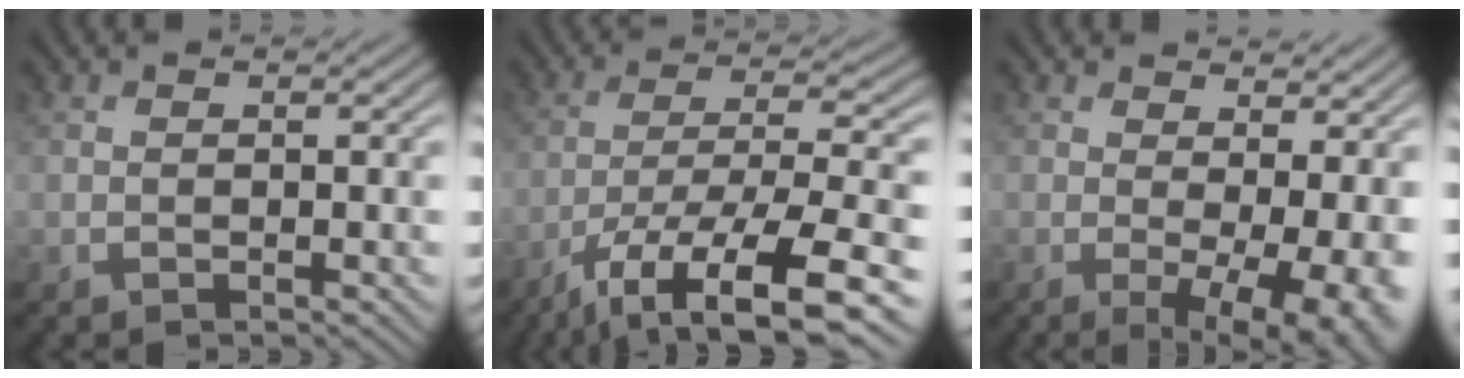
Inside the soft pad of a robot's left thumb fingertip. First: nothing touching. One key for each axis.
{"total": 13.6, "fx": -8.4, "fy": 3.8, "fz": 10.0, "tx": -0.192, "ty": -0.020, "tz": -0.132}
{"total": 10.0, "fx": 0.1, "fy": 3.6, "fz": 9.3, "tx": -0.118, "ty": -0.002, "tz": 0.014}